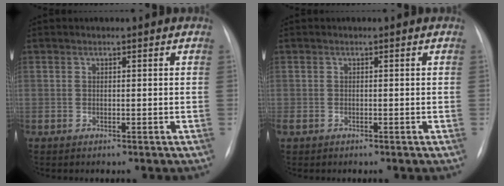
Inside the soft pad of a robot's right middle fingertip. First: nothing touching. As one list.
[{"total": 0.9, "force": [-0.4, 0.6, 0.5], "torque": [-0.010, 0.002, -0.003]}]